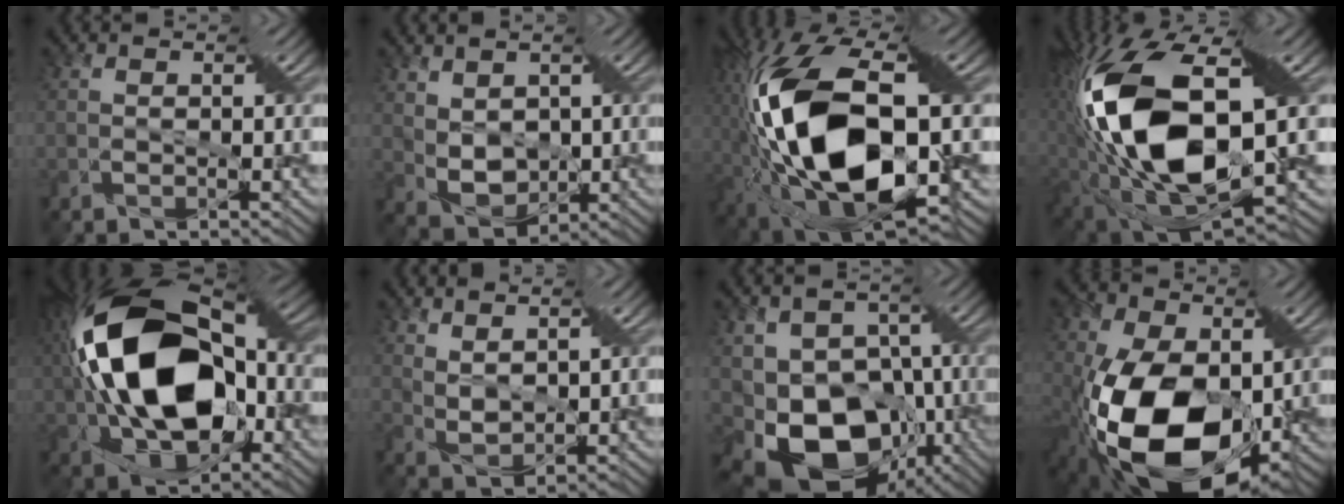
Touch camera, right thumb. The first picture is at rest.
{"total": 5.0, "force": [1.7, 3.5, 3.2], "torque": [-0.089, -0.008, 0.034]}
{"total": 18.8, "force": [-1.5, 9.2, 16.4], "torque": [-0.366, -0.004, -0.025]}
{"total": 16.8, "force": [1.7, 9.5, 13.8], "torque": [-0.311, -0.021, 0.038]}
{"total": 19.4, "force": [0.5, 11.4, 15.6], "torque": [-0.337, 0.007, 0.000]}
{"total": 4.1, "force": [3.2, 1.3, 2.2], "torque": [-0.060, 0.003, 0.072]}
{"total": 16.0, "force": [-6.5, 11.2, 9.3], "torque": [-0.177, -0.011, -0.092]}
{"total": 18.0, "force": [-3.9, 11.1, 13.7], "torque": [-0.275, -0.056, -0.051]}